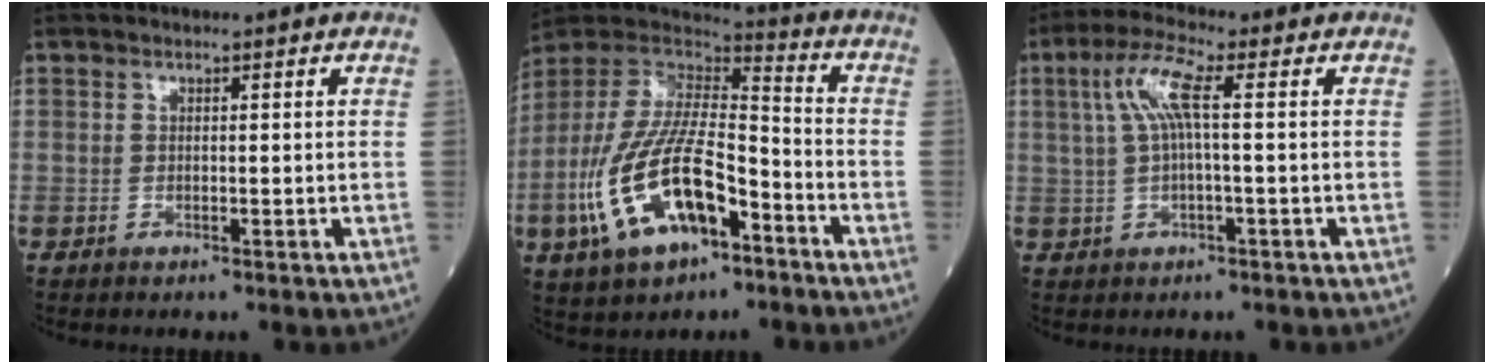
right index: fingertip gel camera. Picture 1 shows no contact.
{"total": 19.1, "force": [-7.8, 7.4, 15.8], "torque": [-0.342, -0.003, -0.136]}
{"total": 6.3, "force": [1.3, 0.7, 6.1], "torque": [-0.131, 0.023, 0.028]}